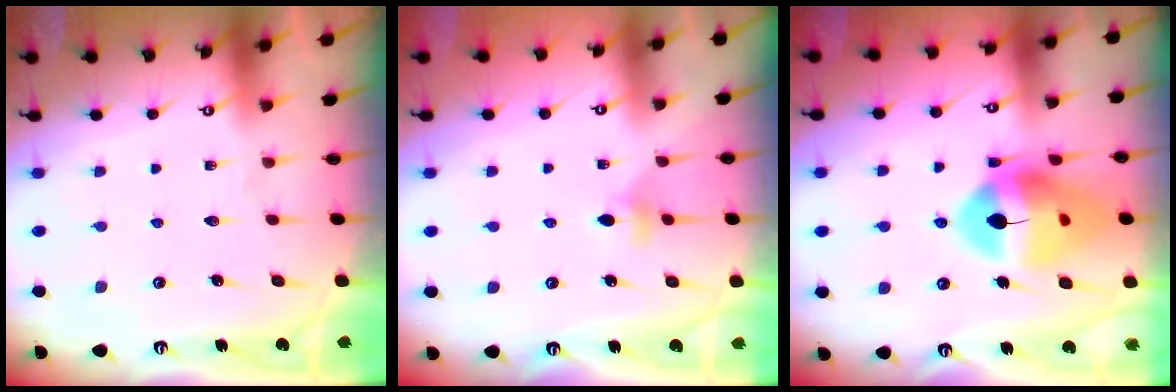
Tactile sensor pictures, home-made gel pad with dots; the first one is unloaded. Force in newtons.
{"total": 3.7, "press": 3.6, "slide": 0.5}
{"total": 17.7, "press": 17.6, "slide": 1.8}